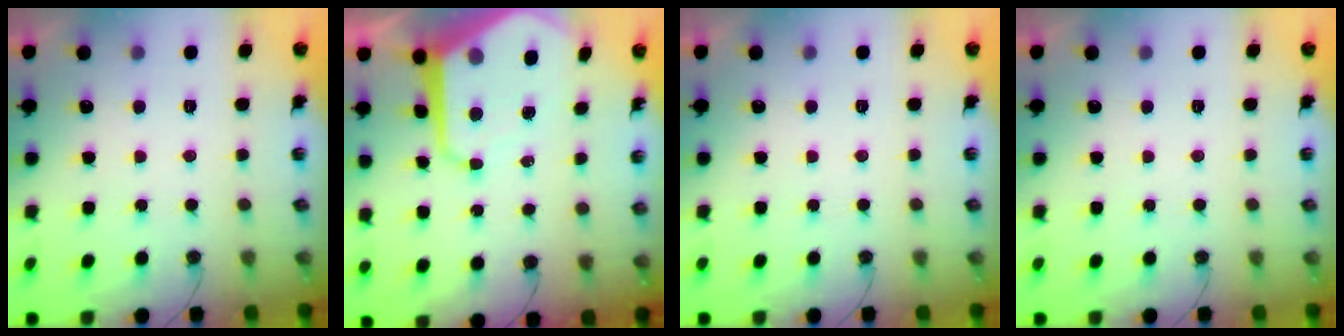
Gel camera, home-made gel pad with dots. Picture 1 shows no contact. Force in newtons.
{"total": 12.7, "press": 12.7, "slide": 1.0}
{"total": 0.0}
{"total": 0.0}